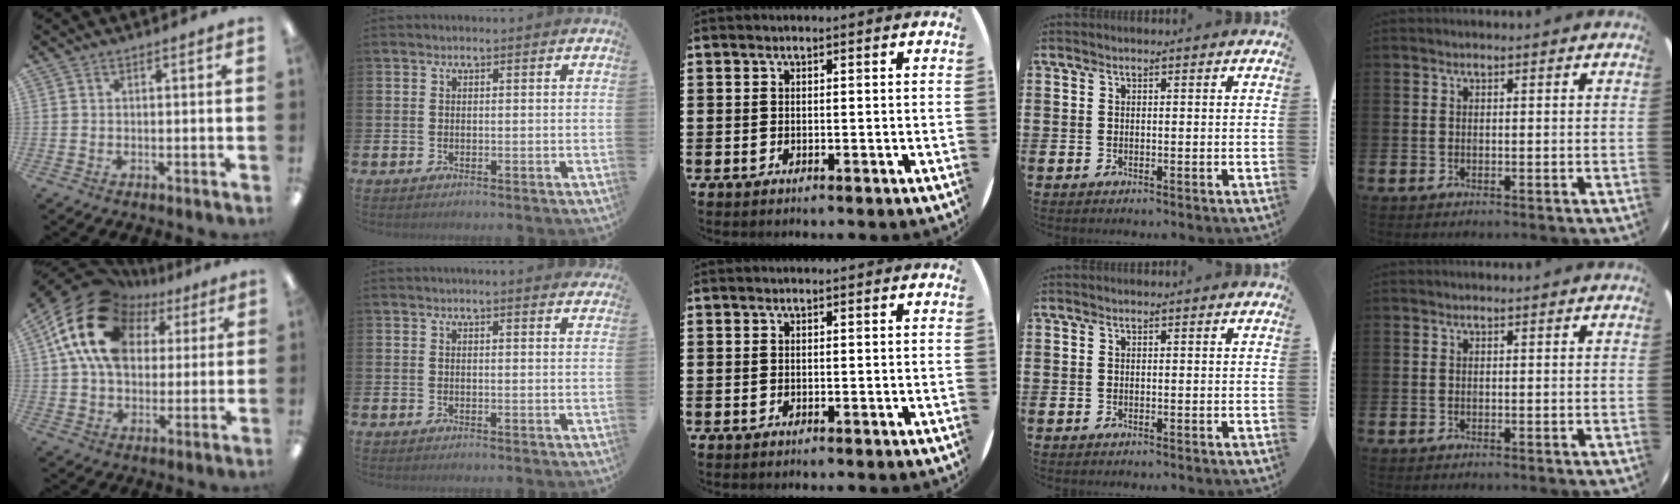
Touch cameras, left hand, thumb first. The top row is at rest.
{"thumb": {"total": 20.1, "force": [7.8, 14.5, 11.5], "torque": [-0.223, -0.022, 0.142]}, "index": {"total": 1.6, "force": [1.6, -0.1, 0.1], "torque": [0.004, -0.010, 0.028]}}